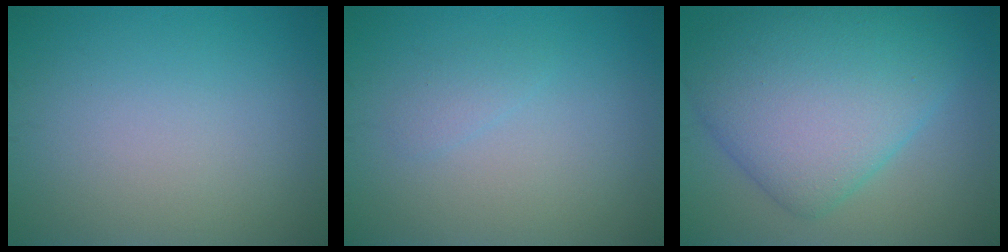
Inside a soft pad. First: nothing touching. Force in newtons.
{"total": 1.0, "press": 1.0, "slide": 0.1}
{"total": 9.5, "press": 9.5, "slide": 0.1}